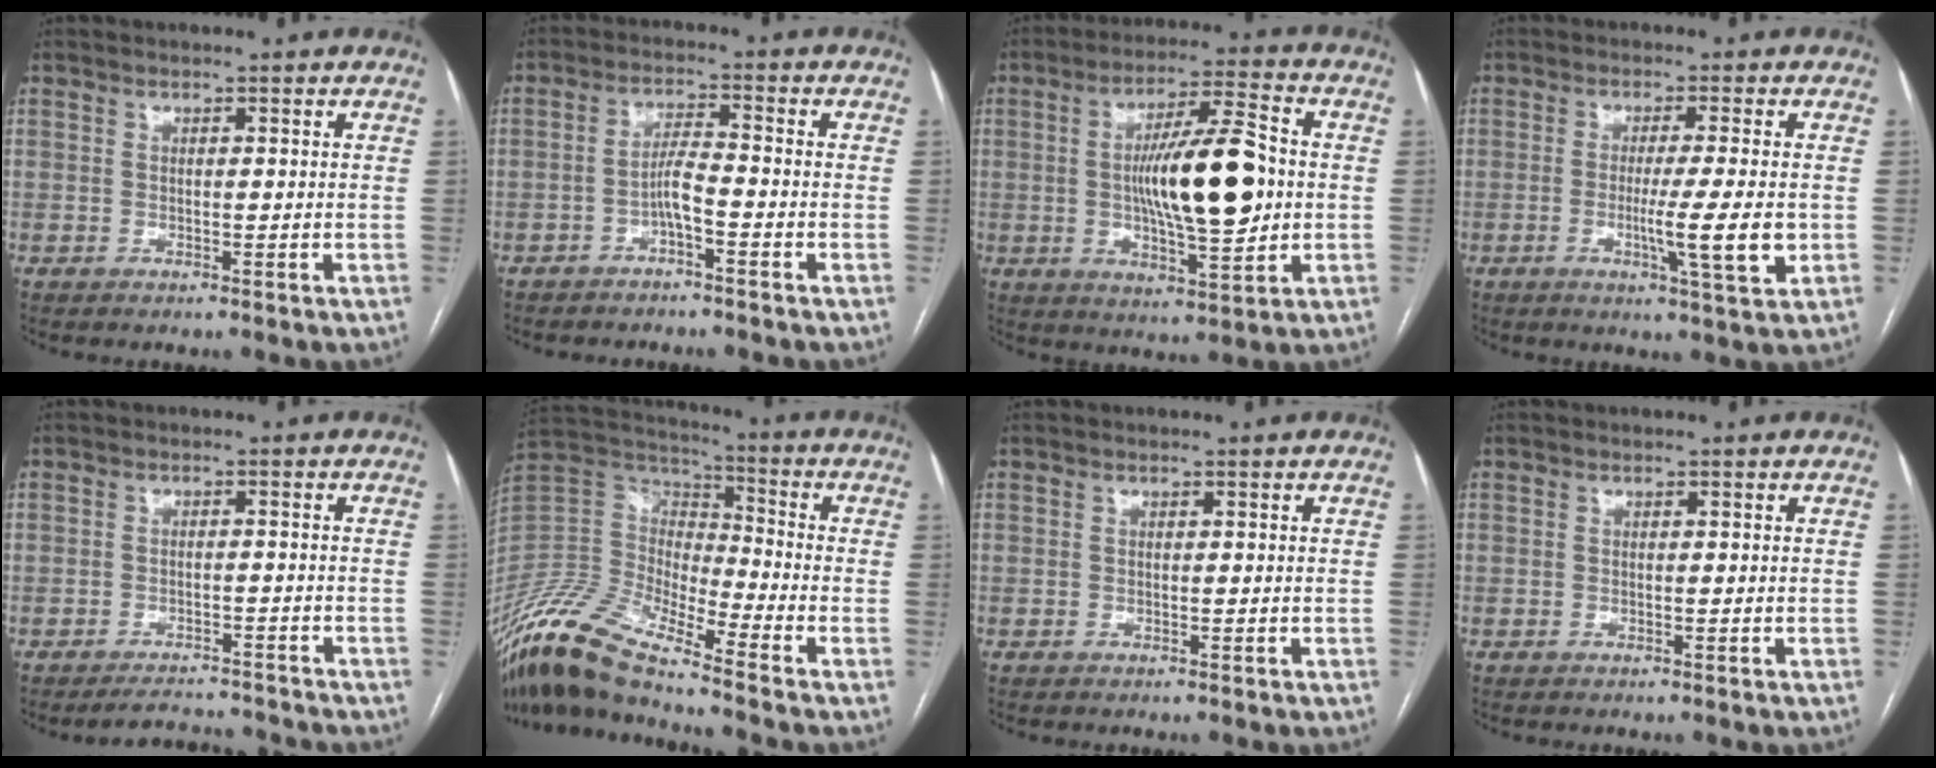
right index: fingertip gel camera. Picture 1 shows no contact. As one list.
[{"total": 3.6, "force": [-1.9, 0.3, 3.1], "torque": [-0.059, 0.006, -0.037]}, {"total": 14.8, "force": [0.2, 3.1, 14.5], "torque": [-0.246, 0.009, 0.003]}, {"total": 7.6, "force": [-1.4, -0.5, 7.5], "torque": [-0.123, -0.017, -0.024]}, {"total": 5.5, "force": [-5.4, 0.7, 0.0], "torque": [0.003, 0.011, -0.083]}, {"total": 15.2, "force": [-12.4, 2.3, 8.5], "torque": [-0.184, 0.006, -0.242]}, {"total": 0.0}, {"total": 0.0}]